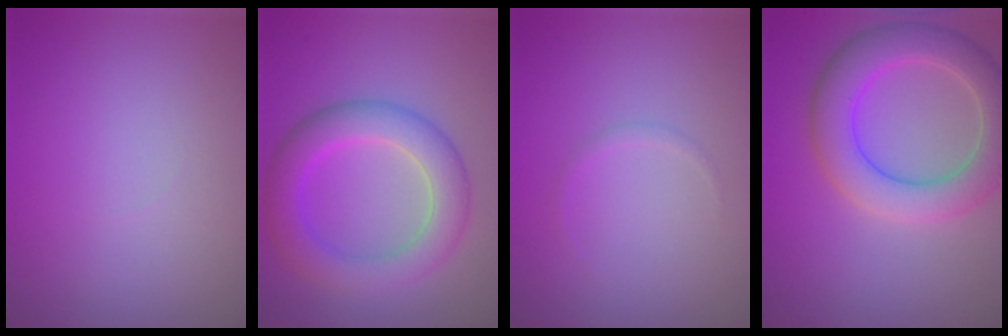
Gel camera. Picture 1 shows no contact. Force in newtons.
{"total": 5.5, "press": 5.5, "slide": 0.2}
{"total": 0.6, "press": 0.6, "slide": 0.0}
{"total": 6.6, "press": 6.6, "slide": 0.3}